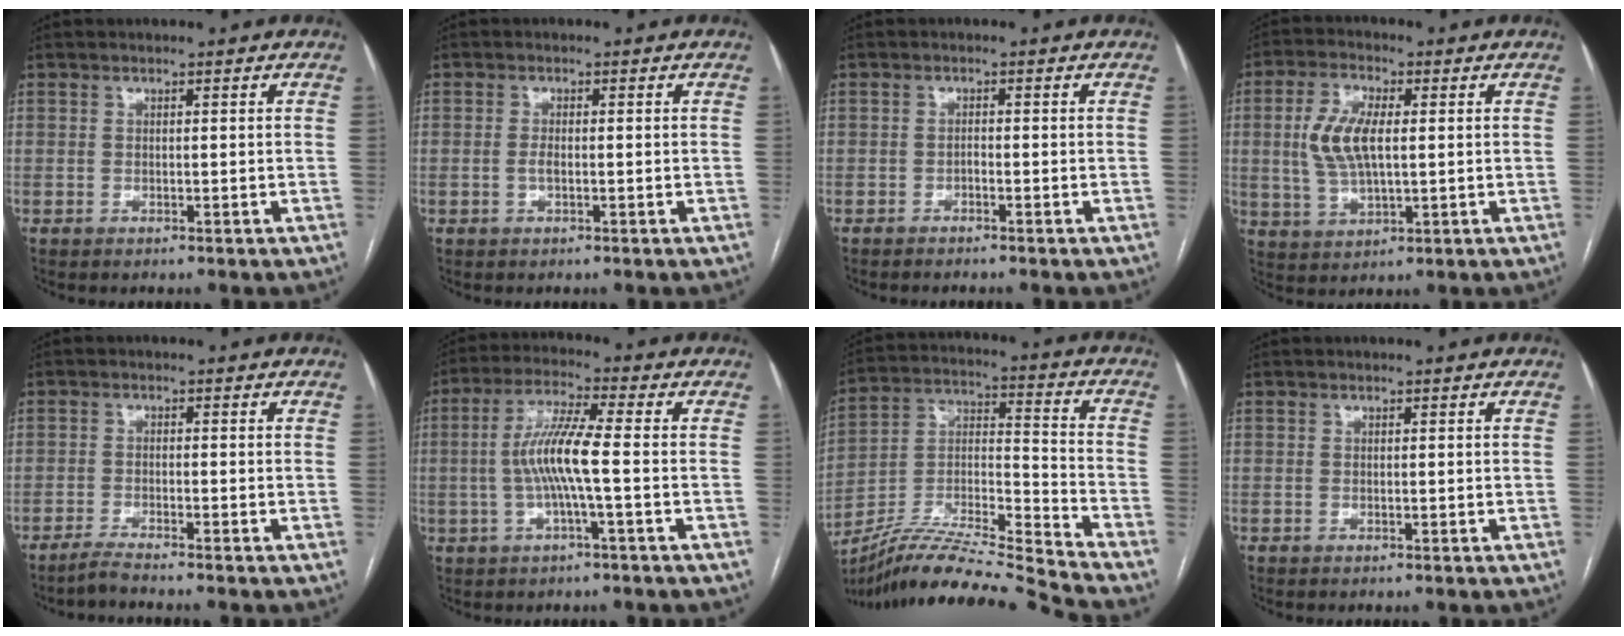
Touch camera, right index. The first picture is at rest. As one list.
[{"total": 1.1, "force": [-0.2, 0.3, 1.0], "torque": [-0.024, 0.002, -0.005]}, {"total": 1.4, "force": [-1.3, 0.0, 0.7], "torque": [-0.005, 0.002, -0.020]}, {"total": 8.6, "force": [1.0, 3.5, 7.8], "torque": [-0.174, 0.010, 0.022]}, {"total": 2.7, "force": [-2.5, -0.8, 0.7], "torque": [-0.019, -0.009, -0.050]}, {"total": 8.3, "force": [-0.9, 0.1, 8.2], "torque": [-0.165, 0.010, -0.021]}, {"total": 19.3, "force": [-17.8, -2.1, 7.0], "torque": [-0.139, 0.007, -0.318]}, {"total": 0.0}]